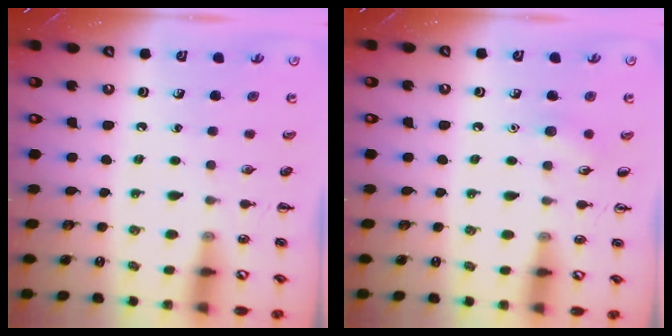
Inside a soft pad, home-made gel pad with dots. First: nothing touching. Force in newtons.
{"total": 5.8, "press": 5.6, "slide": 1.4}